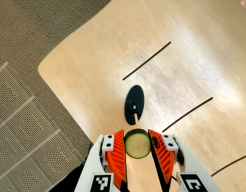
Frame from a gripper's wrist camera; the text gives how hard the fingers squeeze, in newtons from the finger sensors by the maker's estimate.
{"total": 8.8, "left": 8.7, "right": 9.0}